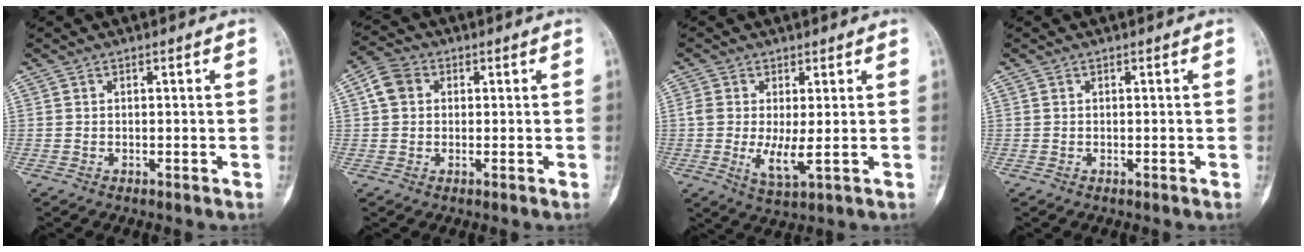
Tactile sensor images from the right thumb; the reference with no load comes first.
{"total": 4.9, "force": [0.9, 4.0, 2.6], "torque": [-0.044, 0.012, 0.008]}
{"total": 6.2, "force": [-0.4, 2.1, 5.8], "torque": [-0.121, -0.015, -0.008]}
{"total": 0.0}